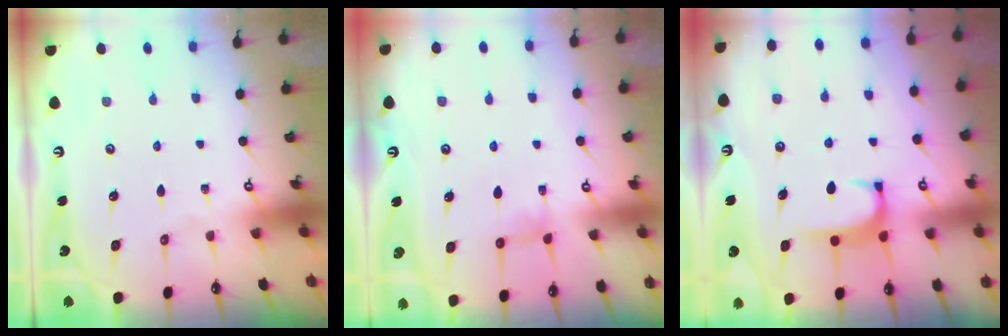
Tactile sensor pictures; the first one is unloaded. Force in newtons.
{"total": 1.3, "press": 1.2, "slide": 0.4}
{"total": 1.7, "press": 1.6, "slide": 0.5}